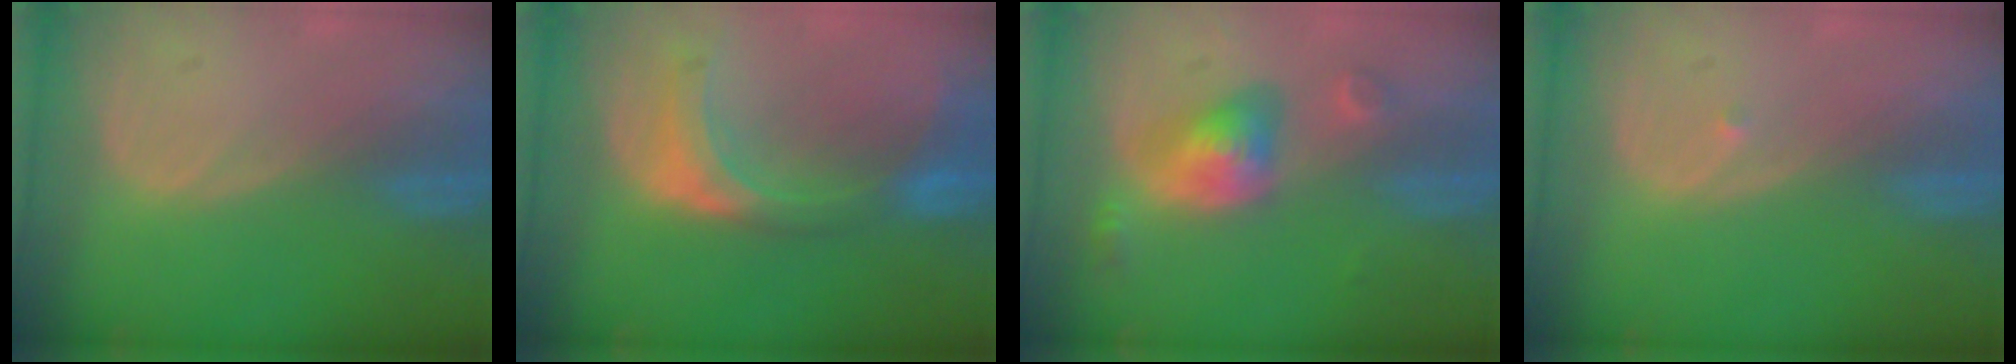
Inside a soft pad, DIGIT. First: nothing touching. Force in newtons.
{"total": 7.8, "press": 6.9, "slide": 3.7}
{"total": 5.8, "press": 5.3, "slide": 2.4}
{"total": 0.5, "press": 0.4, "slide": 0.3}